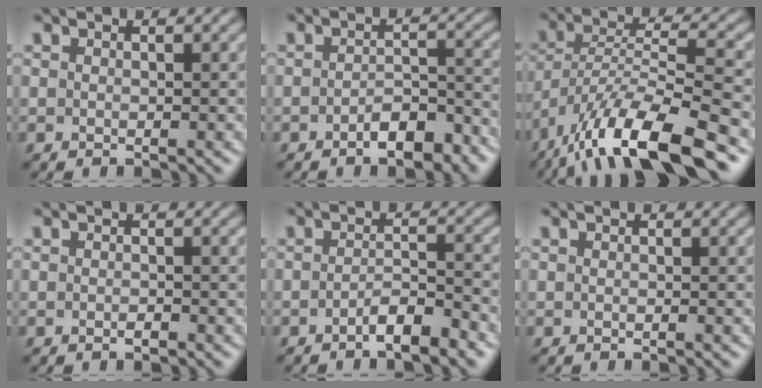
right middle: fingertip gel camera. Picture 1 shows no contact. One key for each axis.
{"total": 4.1, "fx": -2.4, "fy": 1.7, "fz": 2.8, "tx": -0.040, "ty": 0.007, "tz": -0.037}
{"total": 12.3, "fx": -8.4, "fy": 3.3, "fz": 8.4, "tx": -0.151, "ty": -0.001, "tz": -0.157}
{"total": 0.6, "fx": -0.3, "fy": 0.2, "fz": 0.4, "tx": -0.009, "ty": 0.000, "tz": -0.005}
{"total": 3.0, "fx": -1.9, "fy": 0.7, "fz": 2.2, "tx": -0.037, "ty": 0.007, "tz": -0.036}
{"total": 0.0}